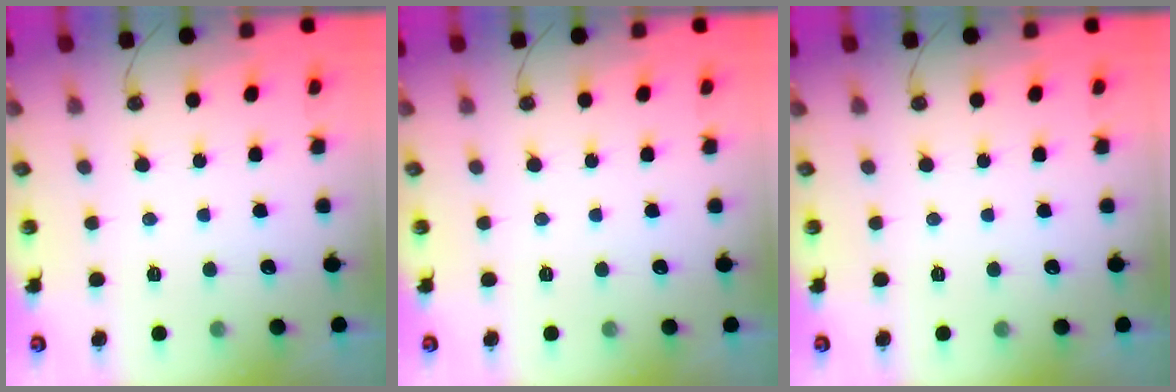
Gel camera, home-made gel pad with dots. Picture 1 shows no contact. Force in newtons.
{"total": 0.0}
{"total": 0.0}